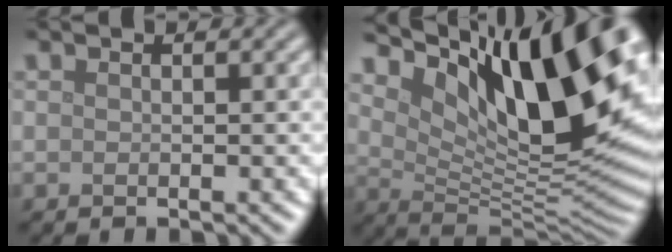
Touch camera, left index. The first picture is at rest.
{"total": 15.1, "force": [7.5, 5.0, 12.1], "torque": [-0.190, 0.007, 0.138]}